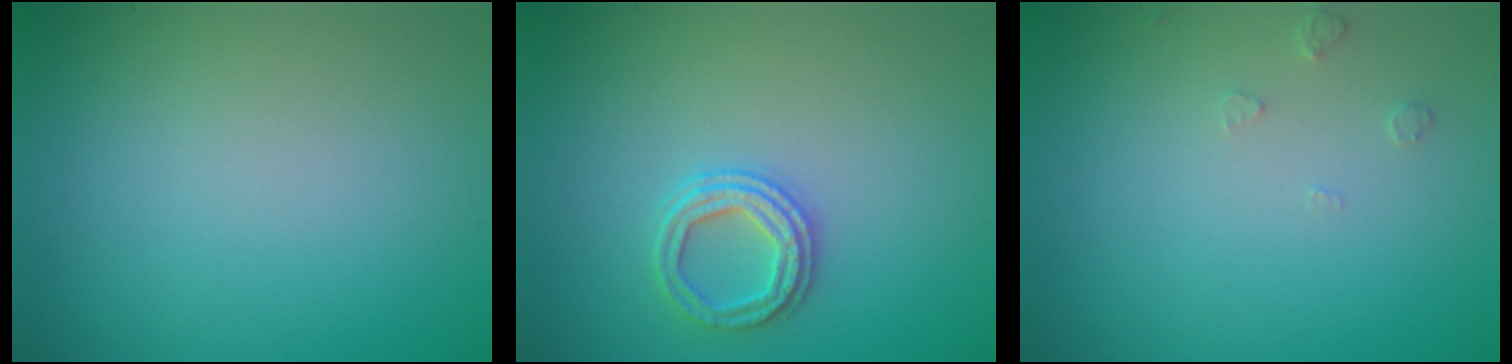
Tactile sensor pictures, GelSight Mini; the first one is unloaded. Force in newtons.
{"total": 2.5, "press": 2.4, "slide": 0.6}
{"total": 0.9, "press": 0.9, "slide": 0.2}